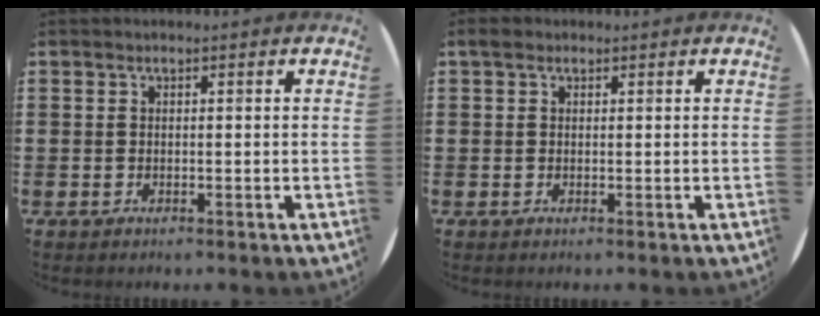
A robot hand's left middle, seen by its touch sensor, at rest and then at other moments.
{"total": 0.9, "force": [0.6, 0.6, 0.3], "torque": [0.000, 0.004, 0.008]}